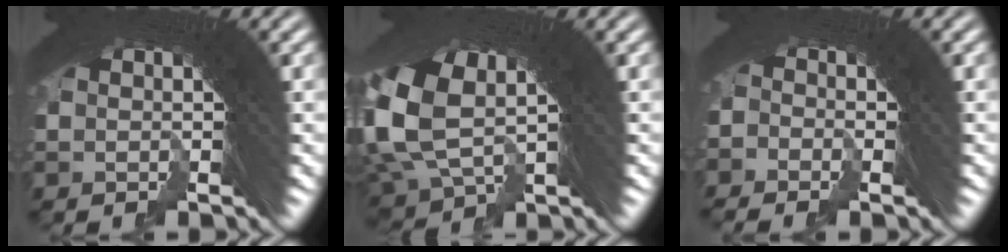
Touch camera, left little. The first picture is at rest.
{"total": 8.3, "force": [0.6, 6.3, 5.3], "torque": [-0.146, -0.025, 0.022]}
{"total": 1.5, "force": [-1.4, 0.1, -0.6], "torque": [0.025, 0.008, -0.032]}